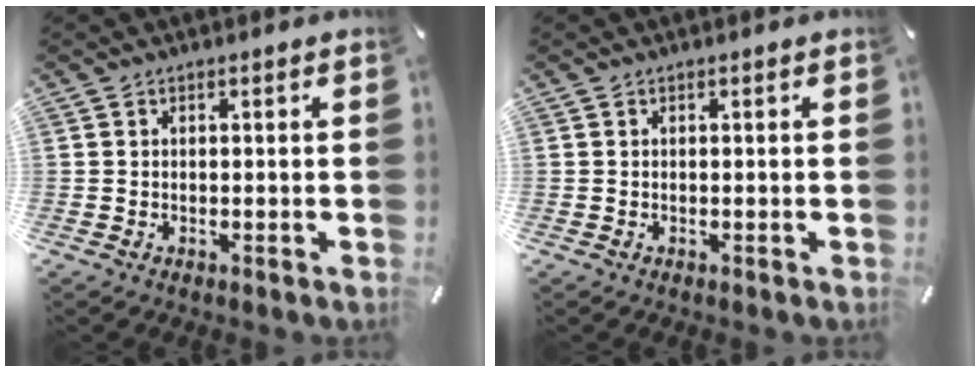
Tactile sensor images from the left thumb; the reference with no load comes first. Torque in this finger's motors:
{"motor_torque": [0.00, 0.00, 0.00, 0.00, 0.00]}